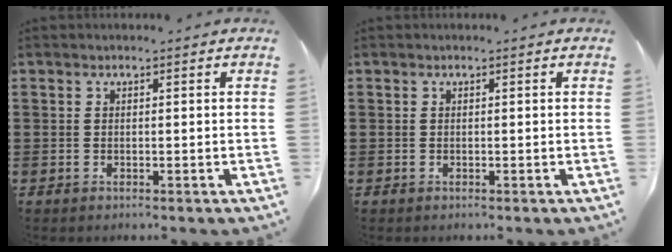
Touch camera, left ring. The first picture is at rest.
{"total": 0.0}